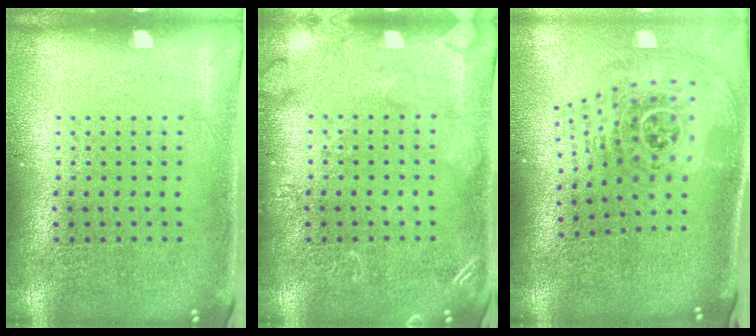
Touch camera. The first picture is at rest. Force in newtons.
{"total": 2.0, "press": 2.0, "slide": 0.2}
{"total": 2.2, "press": 1.6, "slide": 1.5}